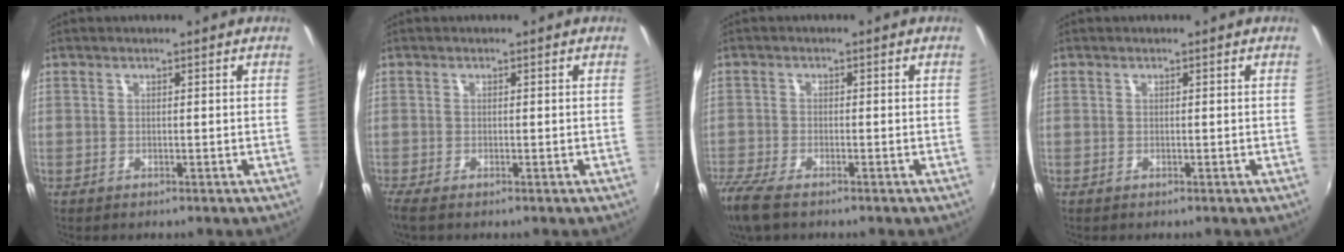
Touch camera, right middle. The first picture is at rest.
{"total": 1.6, "force": [-1.0, -0.2, 1.2], "torque": [-0.027, -0.005, -0.020]}
{"total": 8.1, "force": [-6.0, 2.2, 5.0], "torque": [-0.130, -0.035, -0.118]}
{"total": 0.0}